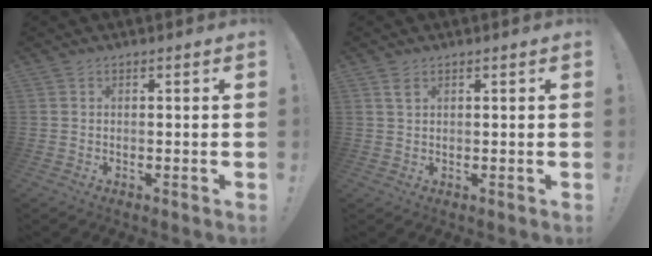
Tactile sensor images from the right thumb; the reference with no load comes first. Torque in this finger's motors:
{"motor_torque": [0.02, -0.02, -0.03, 0.10, 0.00]}